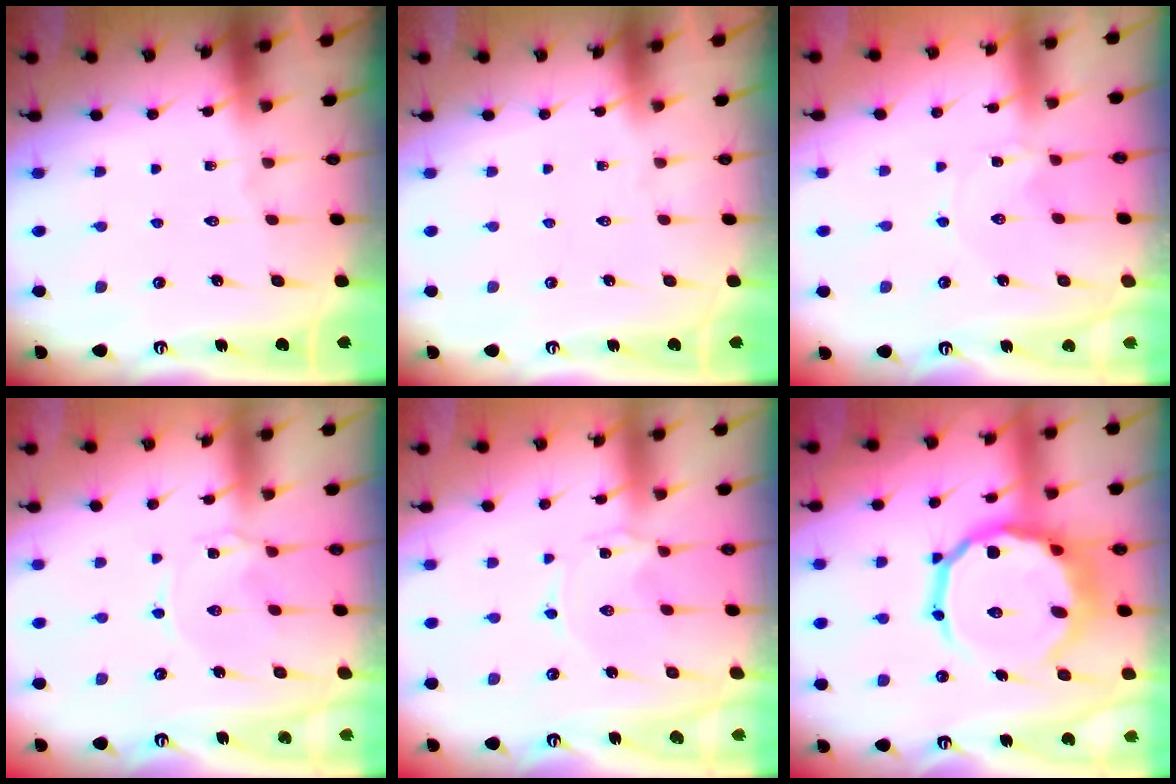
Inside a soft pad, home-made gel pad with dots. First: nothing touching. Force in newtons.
{"total": 0.0}
{"total": 0.6, "press": 0.6, "slide": 0.1}
{"total": 0.8, "press": 0.8, "slide": 0.2}
{"total": 0.0}
{"total": 17.0, "press": 16.7, "slide": 3.1}